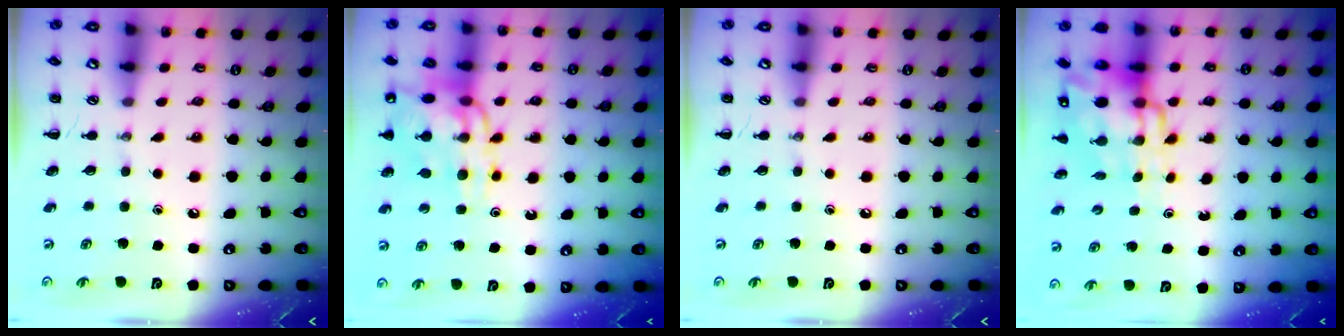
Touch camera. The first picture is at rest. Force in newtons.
{"total": 14.5, "press": 14.1, "slide": 3.4}
{"total": 0.0}
{"total": 10.6, "press": 10.1, "slide": 3.2}